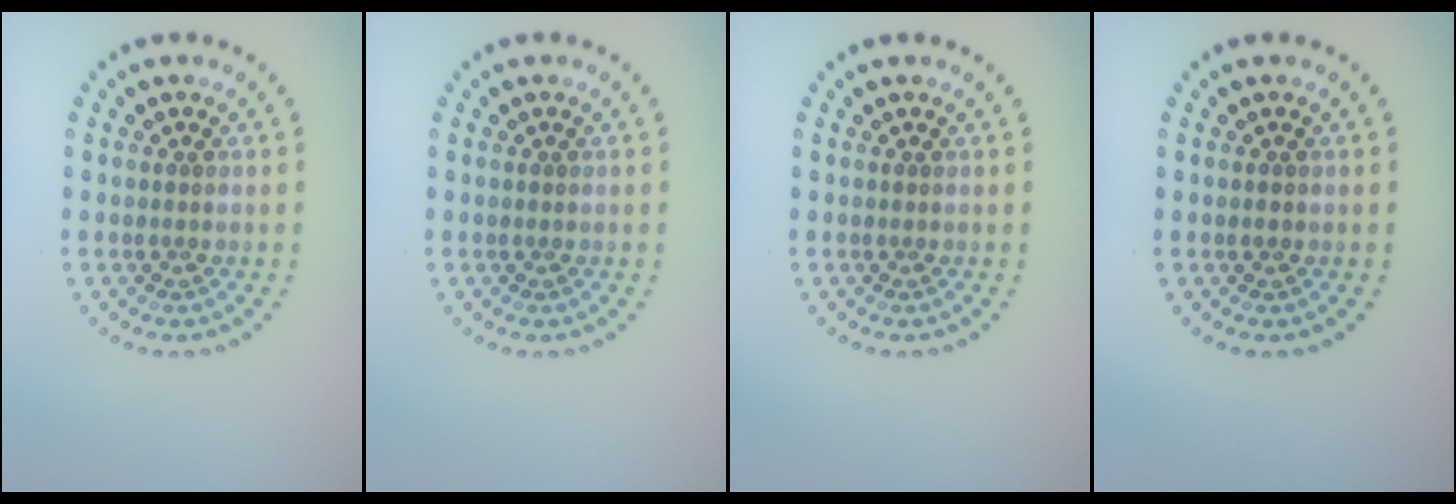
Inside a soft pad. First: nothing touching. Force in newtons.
{"total": 0.0}
{"total": 0.0}
{"total": 0.7, "press": 0.7, "slide": 0.1}